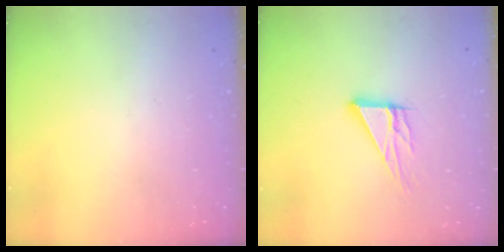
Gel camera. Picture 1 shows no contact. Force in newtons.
{"total": 10.3, "press": 10.2, "slide": 1.0}